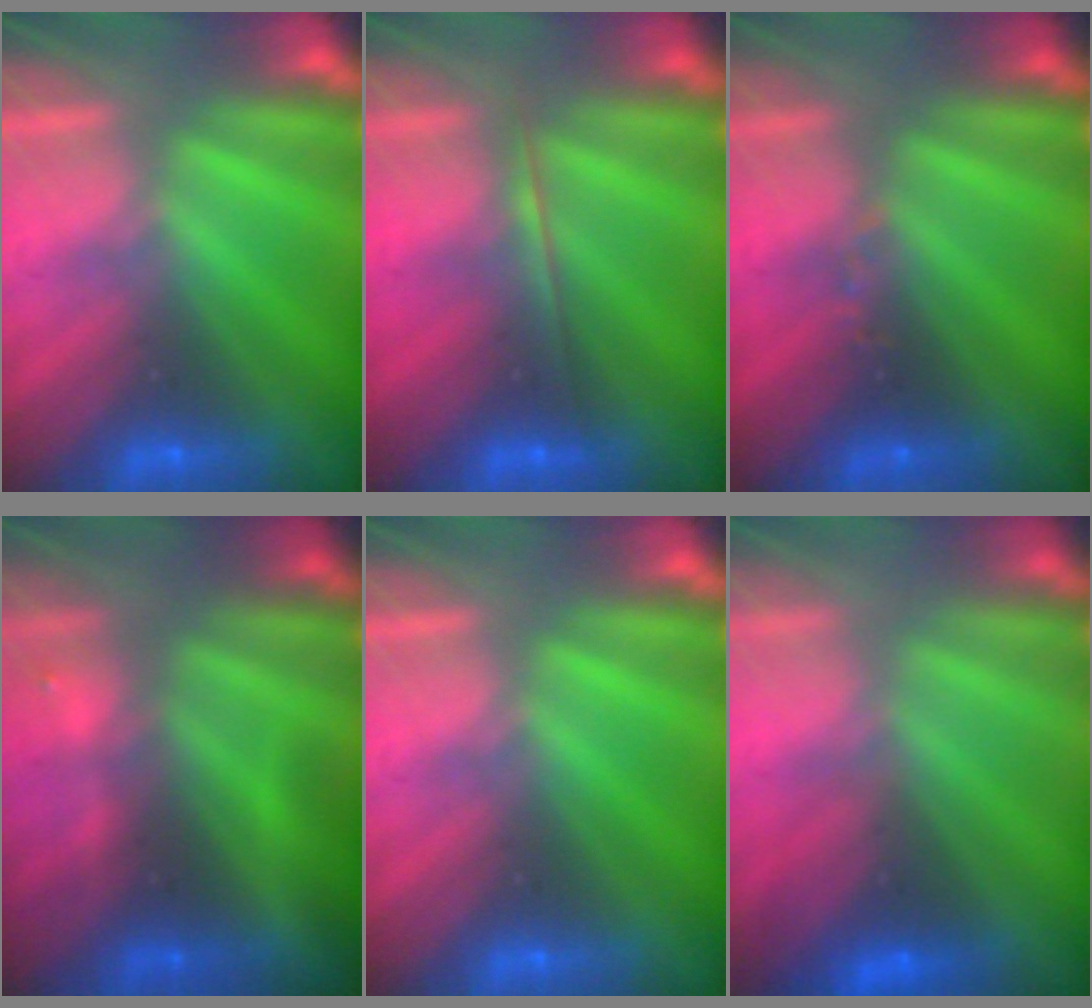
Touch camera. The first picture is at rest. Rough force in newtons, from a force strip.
{"total": 1.8}
{"total": 2.4}
{"total": 5.7}
{"total": 0.0}
{"total": 2.8}